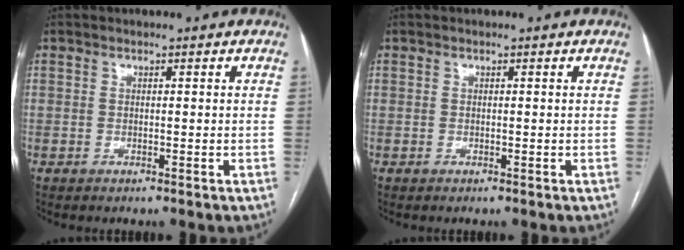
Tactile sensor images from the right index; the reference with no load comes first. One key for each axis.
{"total": 0.0}